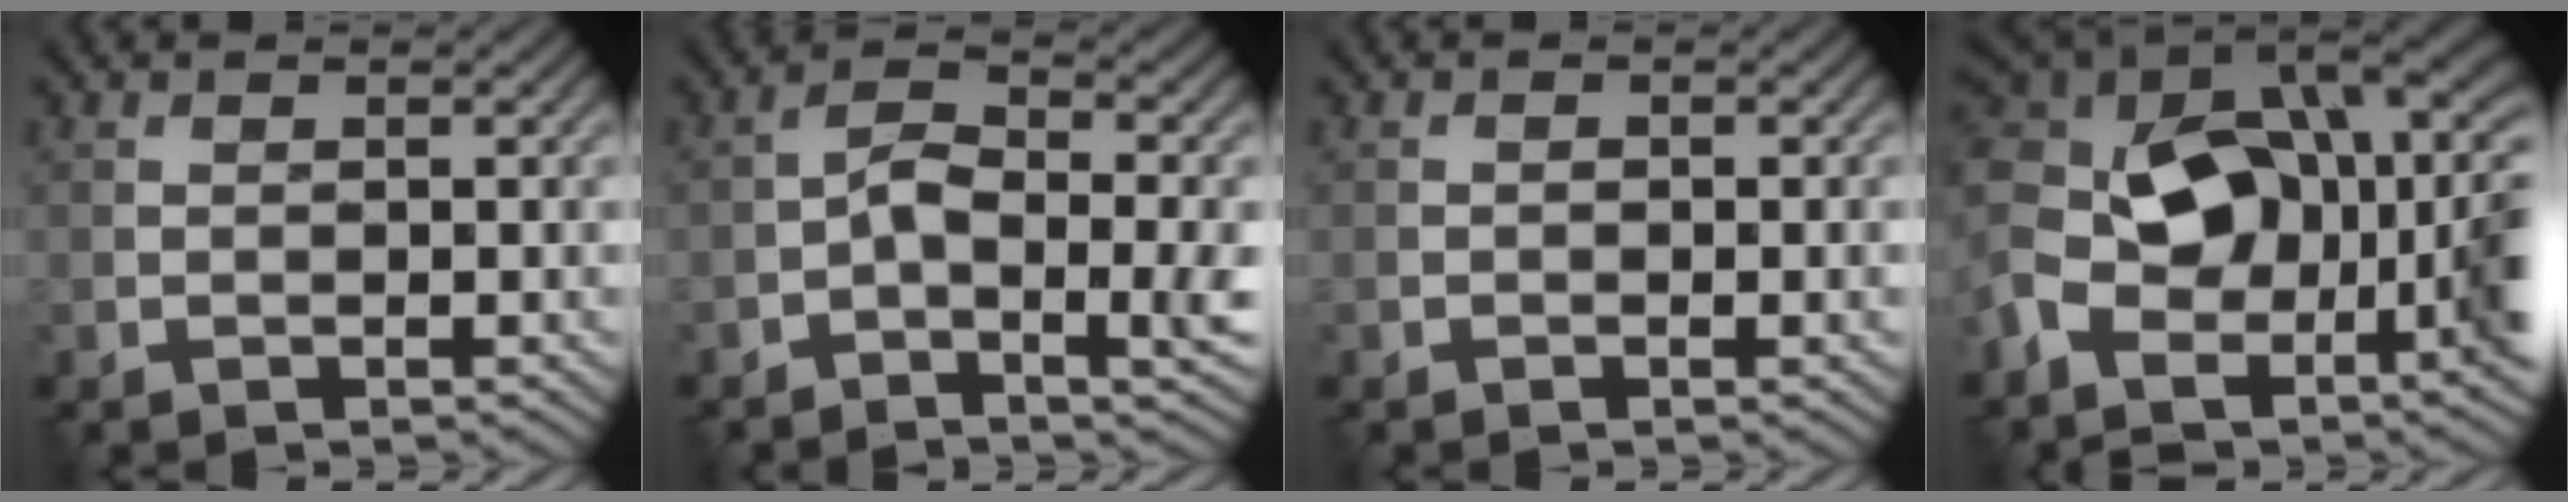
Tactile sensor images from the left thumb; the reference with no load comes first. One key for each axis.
{"total": 5.0, "fx": -1.6, "fy": 1.9, "fz": 4.4, "tx": -0.078, "ty": 0.006, "tz": -0.037}
{"total": 1.2, "fx": -0.3, "fy": 0.5, "fz": 1.1, "tx": -0.016, "ty": -0.001, "tz": -0.005}
{"total": 16.2, "fx": -4.9, "fy": 10.6, "fz": 11.2, "tx": -0.232, "ty": -0.026, "tz": -0.098}